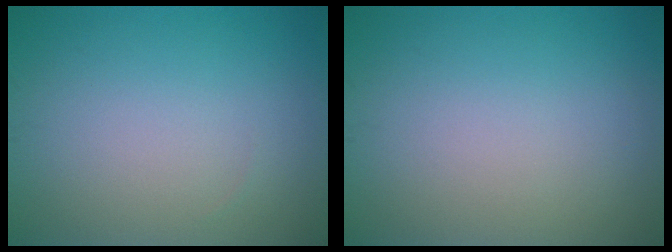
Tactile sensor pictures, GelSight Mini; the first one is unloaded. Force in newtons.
{"total": 0.0}